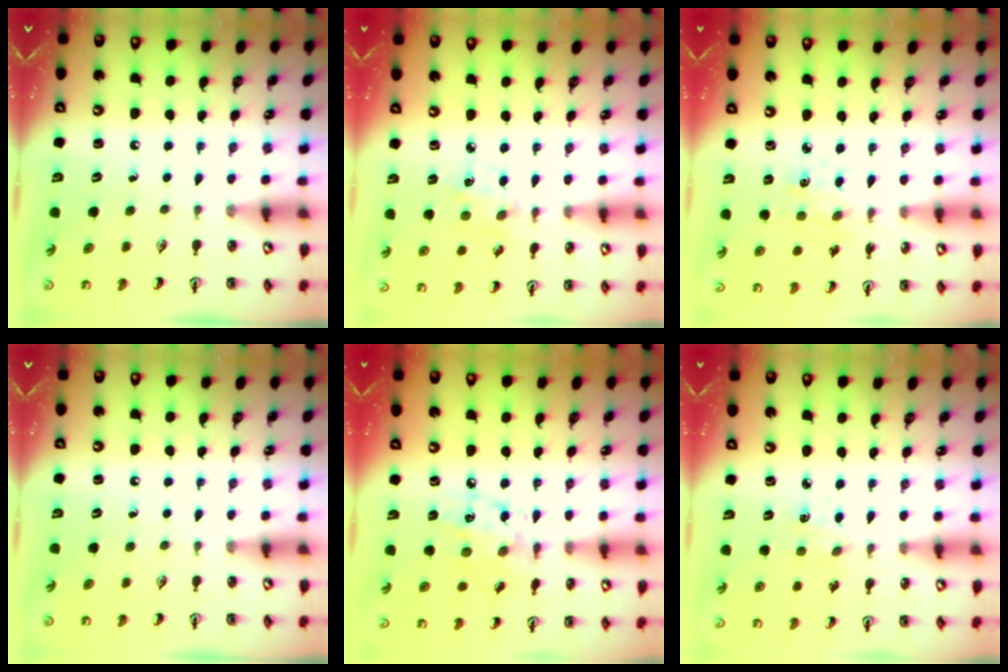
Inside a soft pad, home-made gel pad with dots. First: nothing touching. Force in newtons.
{"total": 3.8, "press": 3.8, "slide": 0.4}
{"total": 1.8, "press": 1.8, "slide": 0.2}
{"total": 0.0}
{"total": 9.6, "press": 9.6, "slide": 0.6}
{"total": 1.2, "press": 1.2, "slide": 0.2}